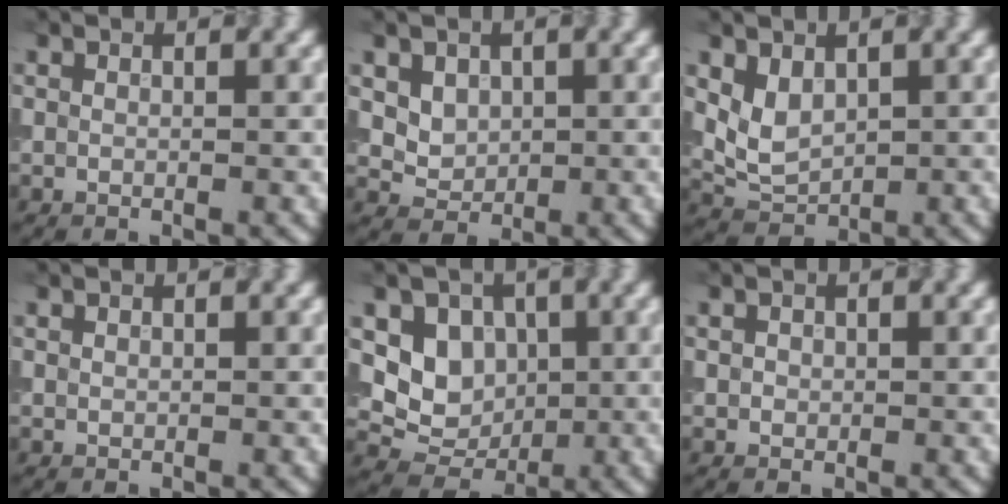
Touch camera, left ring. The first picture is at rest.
{"total": 3.3, "force": [1.3, 2.5, 1.6], "torque": [-0.037, 0.001, 0.044]}
{"total": 2.8, "force": [0.9, 2.0, 1.8], "torque": [-0.034, -0.005, 0.024]}
{"total": 0.0}
{"total": 5.1, "force": [0.9, 4.4, 2.5], "torque": [-0.035, -0.009, 0.011]}
{"total": 0.7, "force": [0.1, 0.7, 0.2], "torque": [0.004, -0.003, 0.001]}